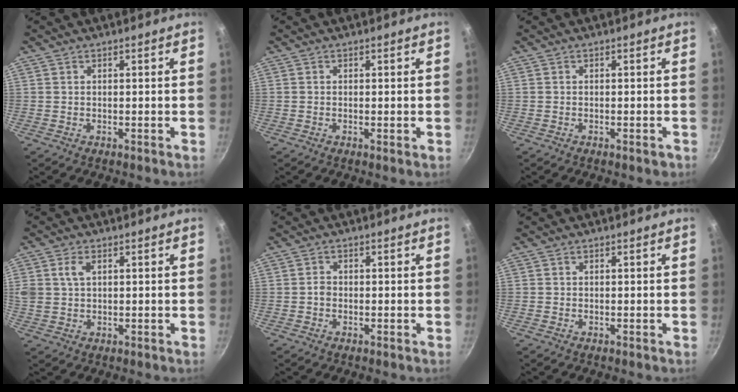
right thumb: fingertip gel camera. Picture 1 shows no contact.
{"total": 0.7, "force": [-0.2, 0.1, 0.7], "torque": [-0.013, -0.001, -0.004]}
{"total": 1.1, "force": [-0.6, 0.4, 0.8], "torque": [-0.016, 0.005, -0.008]}
{"total": 5.0, "force": [1.6, 3.3, 3.4], "torque": [-0.058, 0.005, 0.031]}
{"total": 1.3, "force": [-0.4, 1.0, 0.6], "torque": [-0.007, 0.008, -0.008]}
{"total": 0.0}